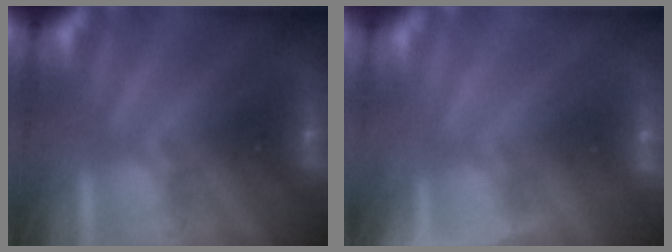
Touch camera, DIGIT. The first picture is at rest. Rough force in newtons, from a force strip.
{"total": 7.4}